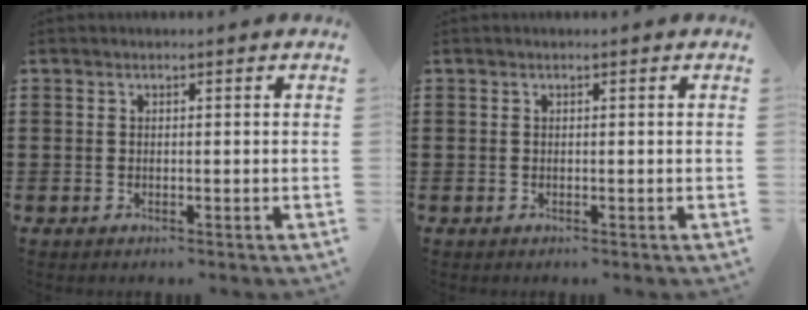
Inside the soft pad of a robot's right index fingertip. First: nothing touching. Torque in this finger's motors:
{"motor_torque": [2.14, 0.00, 0.01, -0.01]}